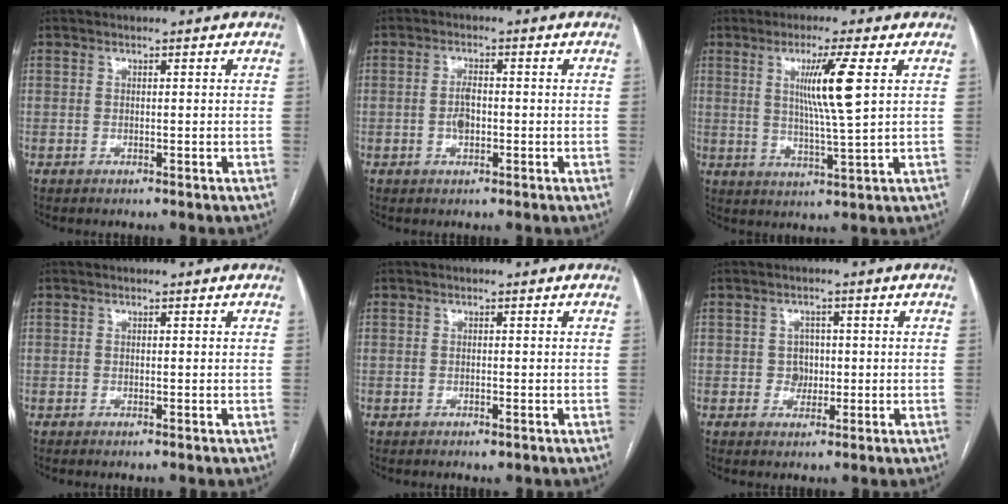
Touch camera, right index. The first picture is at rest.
{"total": 2.8, "force": [-0.5, 1.3, 2.5], "torque": [-0.050, 0.003, -0.009]}
{"total": 8.2, "force": [2.5, -0.9, 7.8], "torque": [-0.140, -0.010, 0.047]}
{"total": 0.0}
{"total": 0.8, "force": [-0.5, 0.4, 0.5], "torque": [-0.008, -0.001, -0.002]}
{"total": 2.6, "force": [-0.1, 2.4, 0.9], "torque": [-0.006, 0.006, -0.001]}